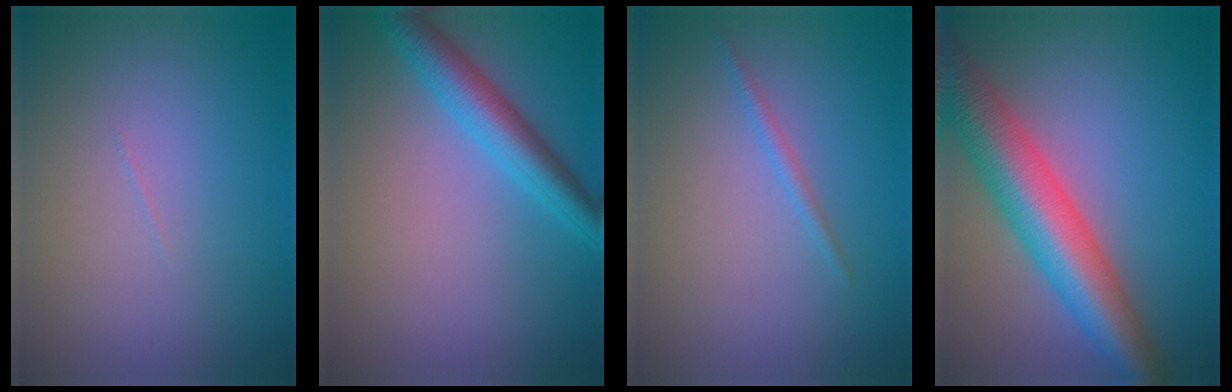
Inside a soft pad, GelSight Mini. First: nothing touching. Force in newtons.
{"total": 4.5, "press": 4.5, "slide": 0.1}
{"total": 1.0, "press": 1.0, "slide": 0.0}
{"total": 9.5, "press": 9.5, "slide": 0.3}